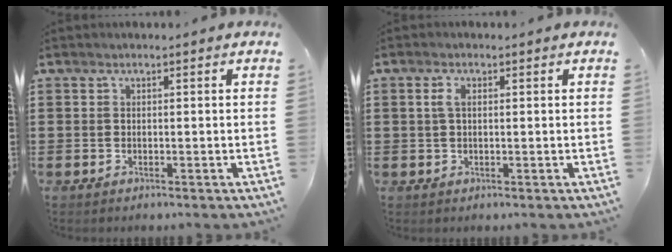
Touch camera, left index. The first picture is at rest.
{"total": 2.1, "force": [0.4, 0.9, 1.8], "torque": [-0.046, 0.004, 0.003]}